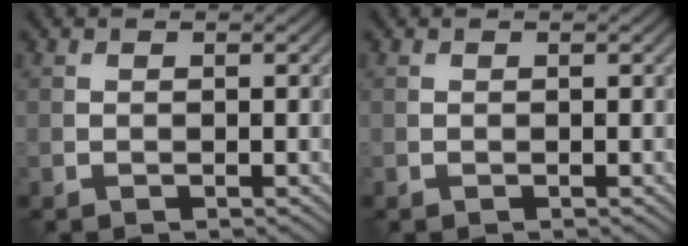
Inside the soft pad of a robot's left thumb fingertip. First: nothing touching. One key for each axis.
{"total": 0.0}